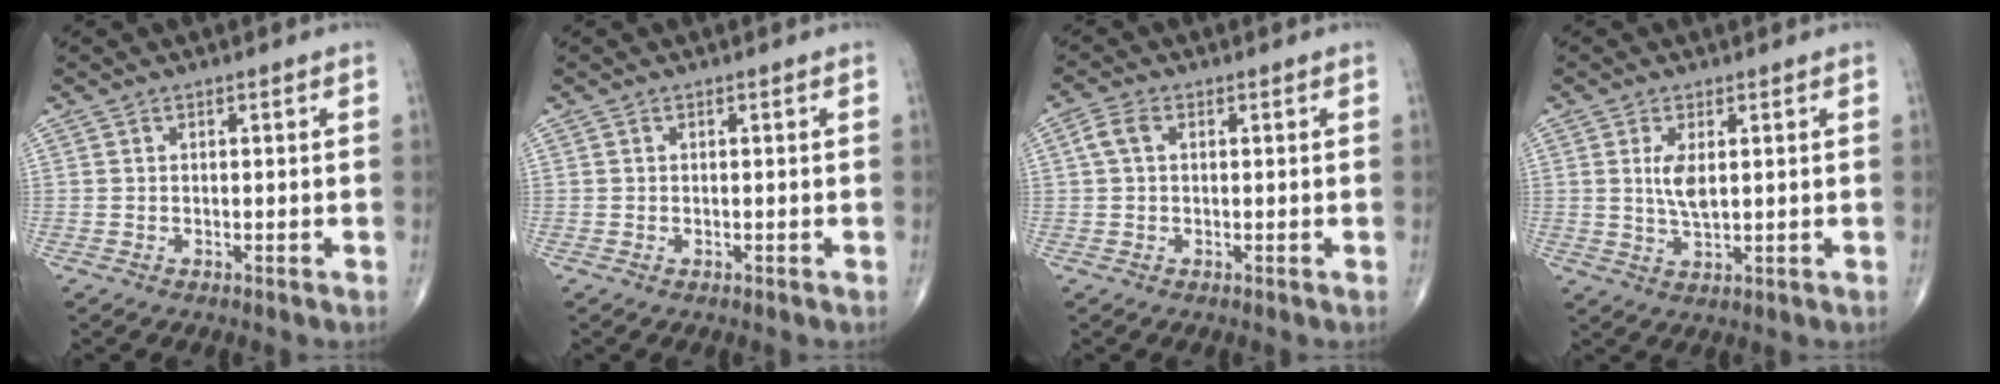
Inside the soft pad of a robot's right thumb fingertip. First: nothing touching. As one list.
[{"total": 0.0}, {"total": 3.1, "force": [0.6, 1.9, 2.3], "torque": [-0.053, 0.011, 0.012]}, {"total": 4.6, "force": [1.0, 1.8, 4.1], "torque": [-0.082, -0.011, 0.024]}]